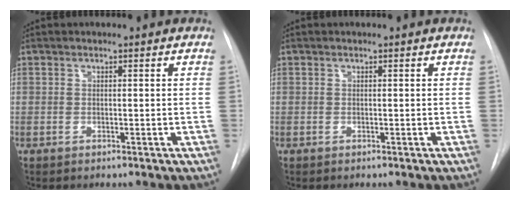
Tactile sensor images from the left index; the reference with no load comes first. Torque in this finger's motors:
{"motor_torque": [0.03, 0.03, 0.00, 0.00]}